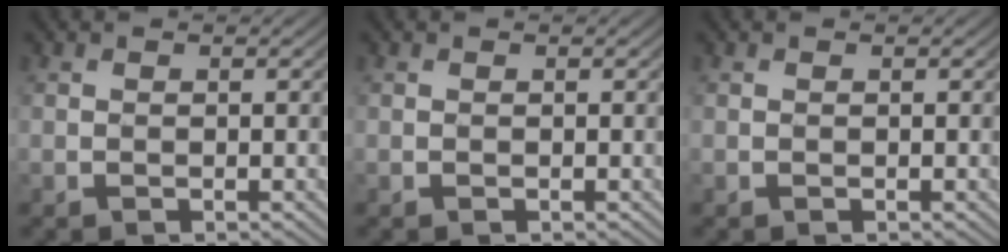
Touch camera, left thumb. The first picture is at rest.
{"total": 0.0}
{"total": 0.0}